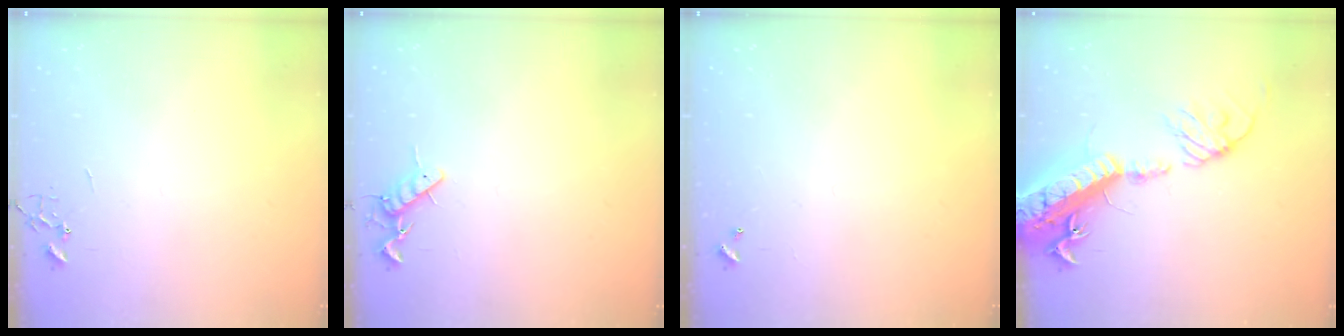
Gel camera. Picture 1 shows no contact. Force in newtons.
{"total": 8.0, "press": 7.9, "slide": 1.4}
{"total": 0.0}
{"total": 23.1, "press": 22.6, "slide": 4.7}